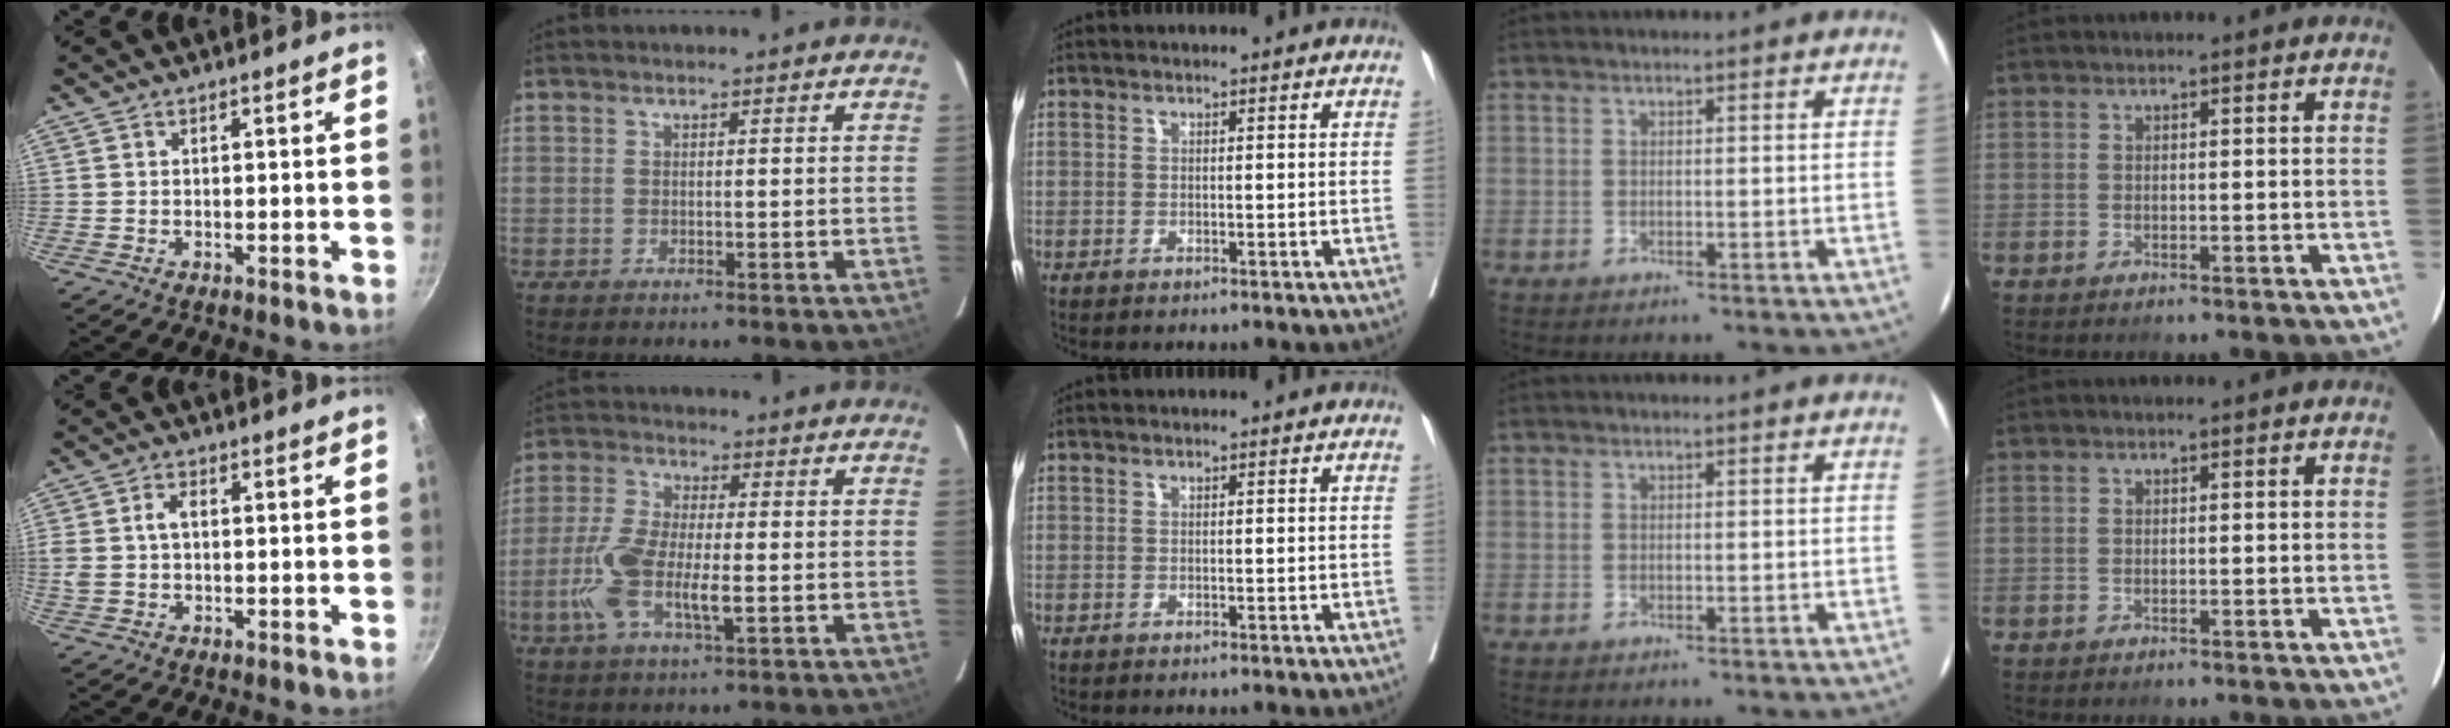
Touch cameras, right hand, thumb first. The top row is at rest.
{"thumb": {"total": 4.4, "force": [0.3, 2.9, 3.3], "torque": [-0.075, 0.014, 0.007]}, "index": {"total": 9.7, "force": [-2.1, 2.9, 9.0], "torque": [-0.196, 0.000, -0.039]}}